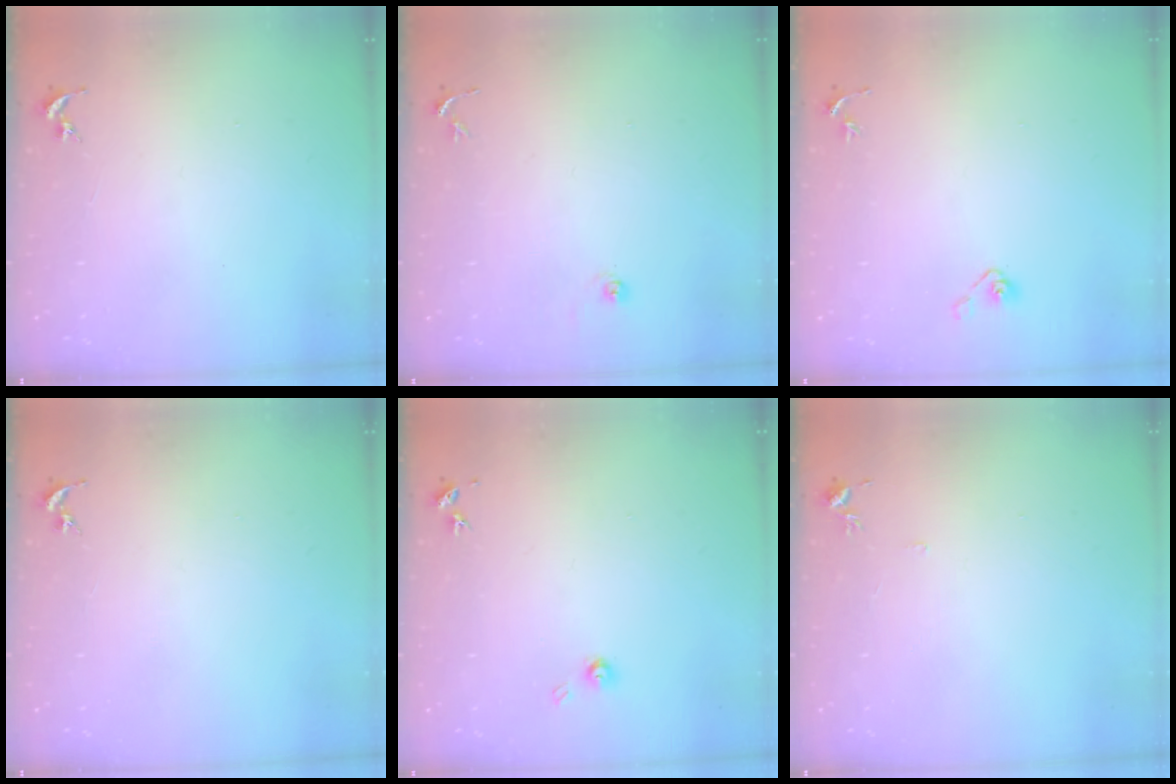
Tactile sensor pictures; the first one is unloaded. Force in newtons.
{"total": 5.1, "press": 5.0, "slide": 0.4}
{"total": 4.1, "press": 3.7, "slide": 1.7}
{"total": 0.0}
{"total": 4.3, "press": 4.3, "slide": 0.3}
{"total": 4.3, "press": 4.2, "slide": 0.6}